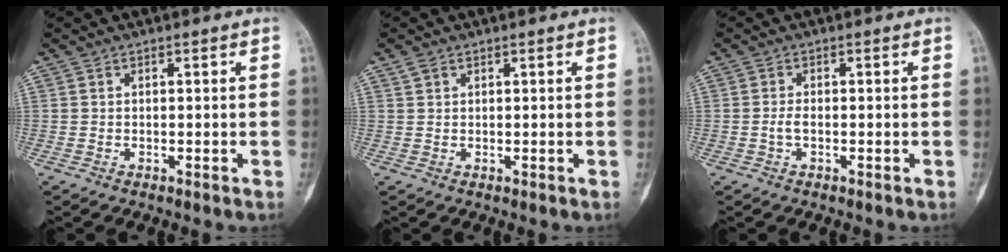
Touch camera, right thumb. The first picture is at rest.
{"total": 1.3, "force": [0.9, 0.8, 0.6], "torque": [-0.009, 0.004, 0.017]}
{"total": 1.4, "force": [-0.4, 0.6, 1.2], "torque": [-0.027, 0.002, -0.009]}